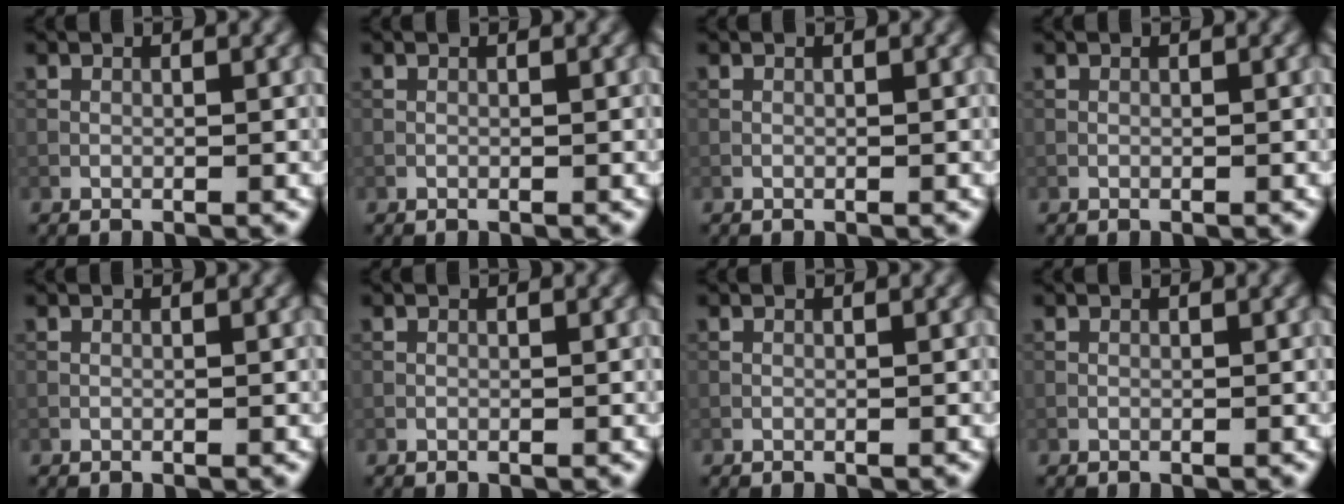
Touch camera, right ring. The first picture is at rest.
{"total": 0.0}
{"total": 0.0}
{"total": 0.0}
{"total": 0.0}
{"total": 0.0}
{"total": 0.0}
{"total": 0.0}